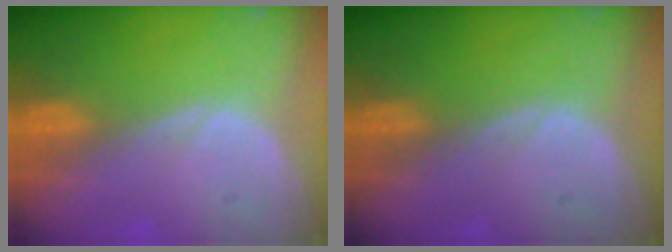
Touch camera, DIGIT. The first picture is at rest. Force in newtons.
{"total": 0.0}